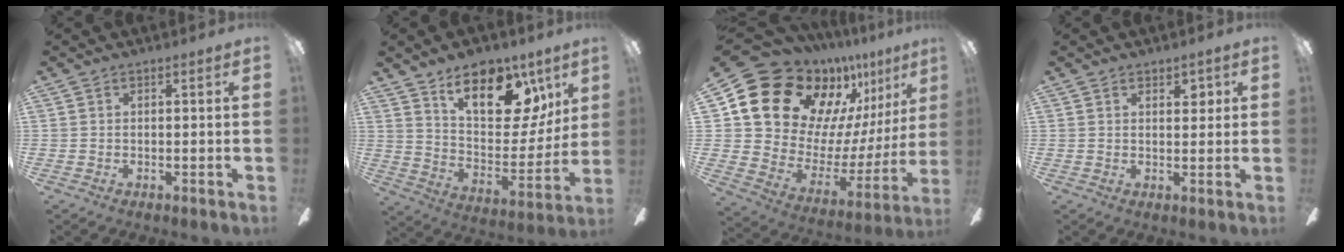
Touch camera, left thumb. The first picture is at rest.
{"total": 19.8, "force": [12.2, 10.3, 11.7], "torque": [-0.163, -0.068, 0.209]}
{"total": 21.1, "force": [14.8, 12.2, 8.9], "torque": [-0.171, -0.103, 0.288]}
{"total": 3.2, "force": [1.7, 1.5, 2.1], "torque": [-0.021, -0.005, 0.024]}